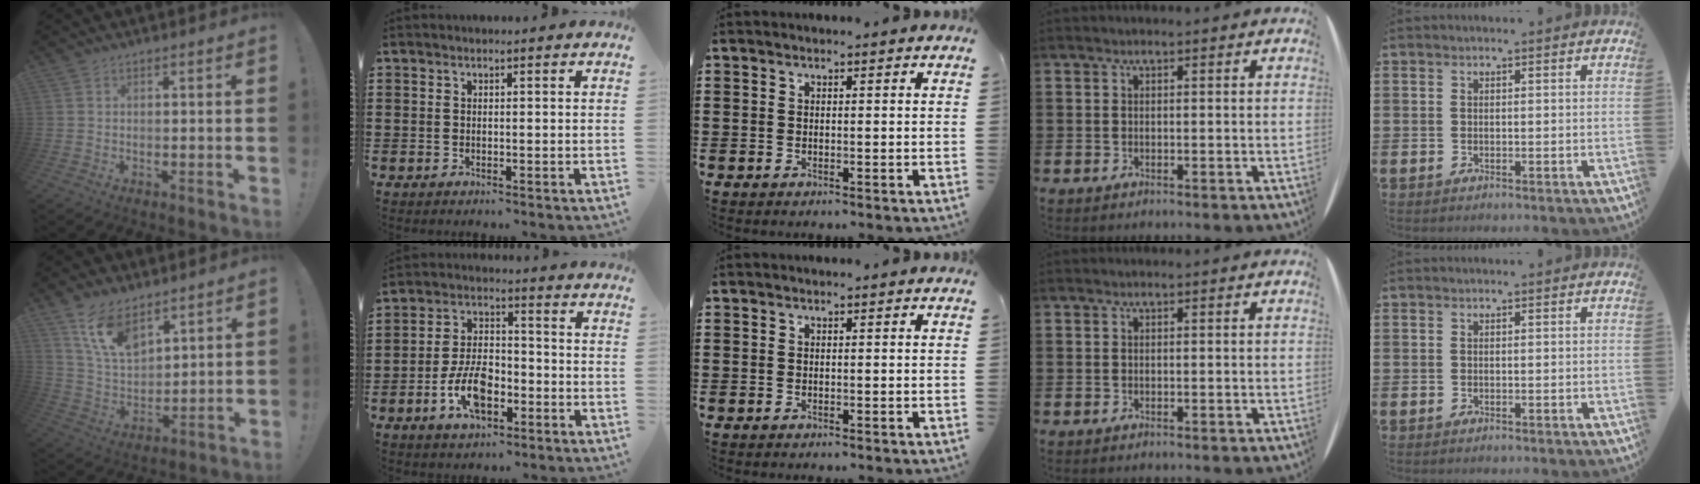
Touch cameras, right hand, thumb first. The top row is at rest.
{"thumb": {"total": 12.9, "force": [9.0, 6.5, 6.7], "torque": [-0.134, -0.043, 0.173]}, "index": {"total": 8.7, "force": [-3.5, 4.6, 6.5], "torque": [-0.141, 0.005, -0.066]}}